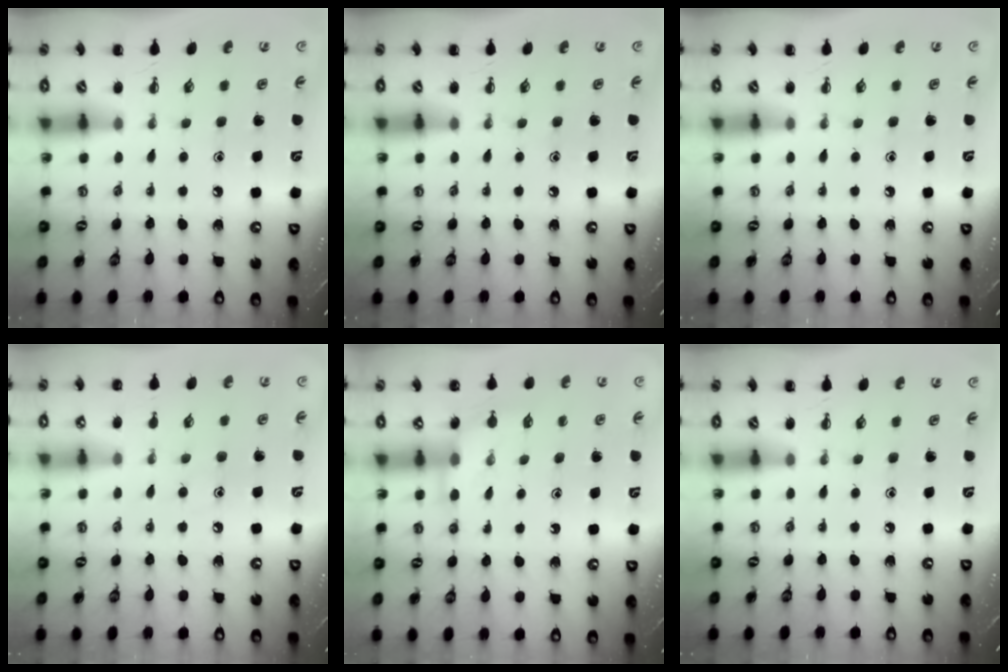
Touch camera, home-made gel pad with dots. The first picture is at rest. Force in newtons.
{"total": 0.0}
{"total": 0.0}
{"total": 7.4, "press": 7.2, "slide": 1.8}
{"total": 7.9, "press": 7.8, "slide": 0.7}
{"total": 0.0}